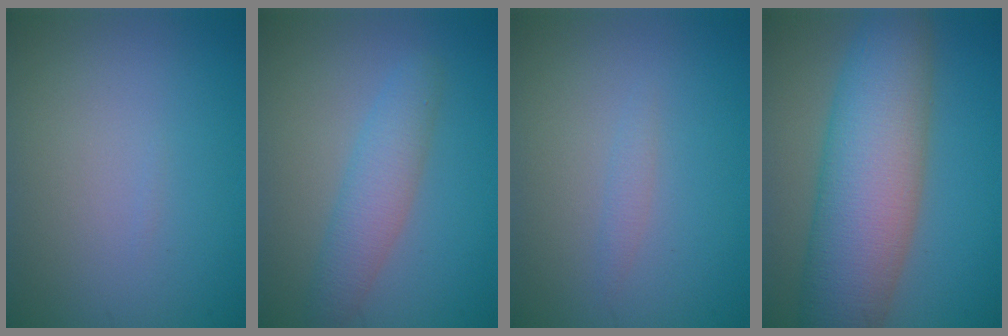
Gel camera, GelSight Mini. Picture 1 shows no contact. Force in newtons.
{"total": 3.5, "press": 3.5, "slide": 0.0}
{"total": 0.9, "press": 0.9, "slide": 0.0}
{"total": 11.0, "press": 11.0, "slide": 0.4}